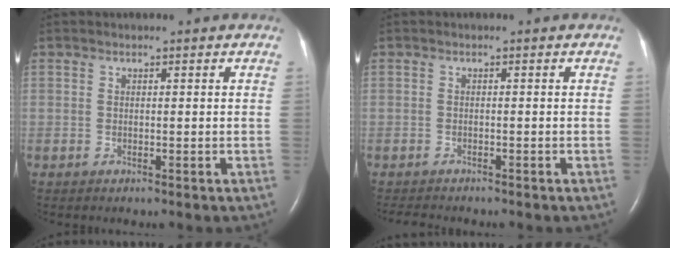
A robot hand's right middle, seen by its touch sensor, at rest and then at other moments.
{"total": 2.9, "force": [-2.8, 0.3, 0.8], "torque": [-0.011, -0.010, -0.042]}